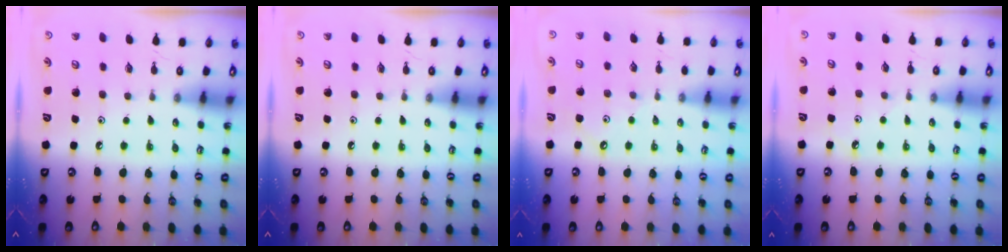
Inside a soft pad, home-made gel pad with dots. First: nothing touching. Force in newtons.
{"total": 0.0}
{"total": 1.0, "press": 0.9, "slide": 0.2}
{"total": 3.0, "press": 2.9, "slide": 0.4}